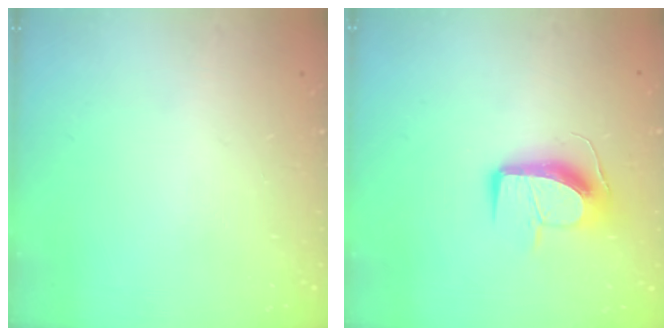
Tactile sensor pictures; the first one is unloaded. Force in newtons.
{"total": 12.7, "press": 12.7, "slide": 0.5}